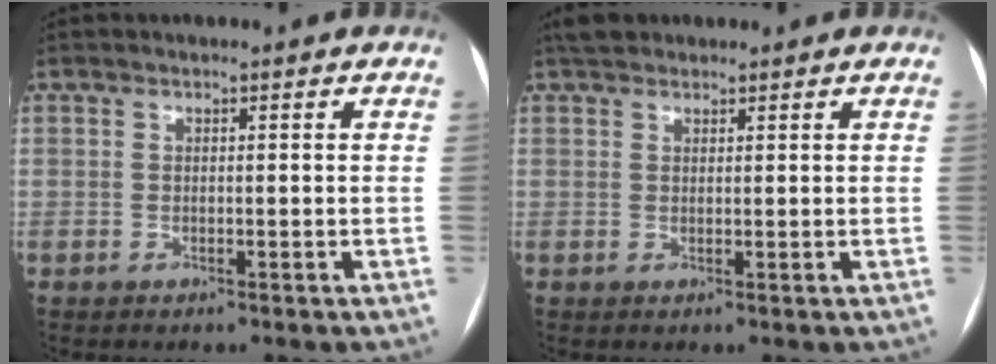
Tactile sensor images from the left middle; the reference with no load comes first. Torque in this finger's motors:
{"motor_torque": [-0.01, -0.02, -0.06, 0.00]}